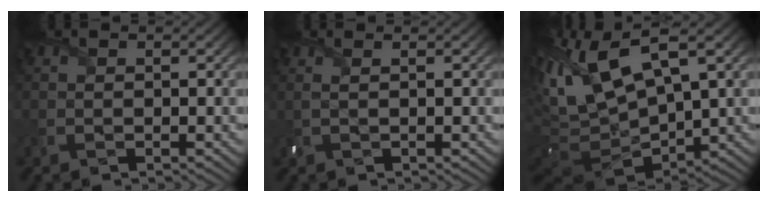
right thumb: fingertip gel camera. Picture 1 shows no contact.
{"total": 1.1, "force": [0.5, 0.2, 1.0], "torque": [-0.027, 0.004, 0.004]}
{"total": 15.2, "force": [3.8, 6.8, 13.1], "torque": [-0.292, -0.014, 0.092]}